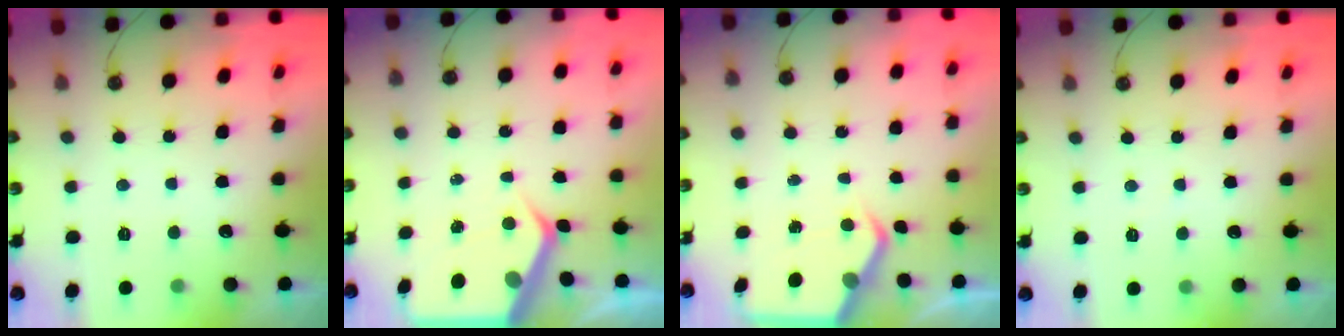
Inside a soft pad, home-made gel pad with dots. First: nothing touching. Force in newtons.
{"total": 6.2, "press": 6.2, "slide": 0.6}
{"total": 5.4, "press": 5.4, "slide": 0.4}
{"total": 2.7, "press": 2.6, "slide": 0.4}